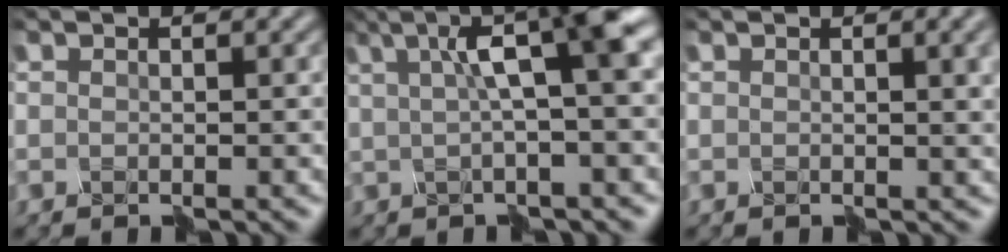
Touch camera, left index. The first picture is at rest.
{"total": 7.2, "force": [2.7, 1.3, 6.5], "torque": [-0.084, 0.028, 0.033]}
{"total": 4.6, "force": [1.1, 2.2, 3.9], "torque": [-0.022, 0.012, 0.014]}